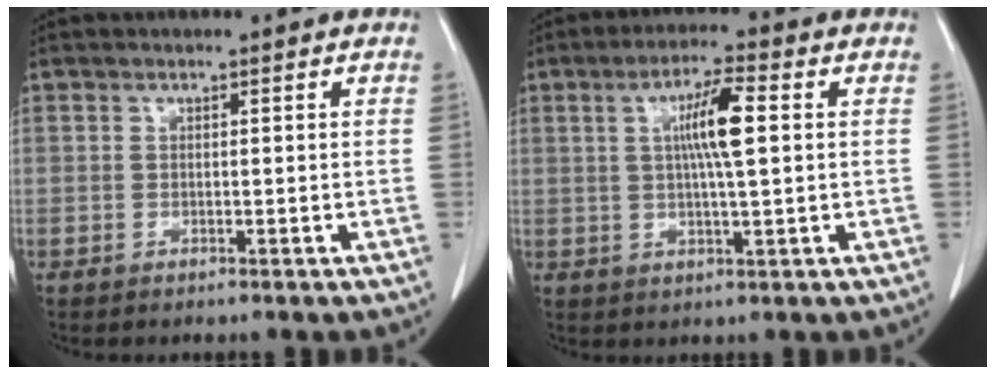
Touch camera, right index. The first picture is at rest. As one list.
[{"total": 7.2, "force": [1.4, 0.5, 7.0], "torque": [-0.128, 0.005, 0.022]}]